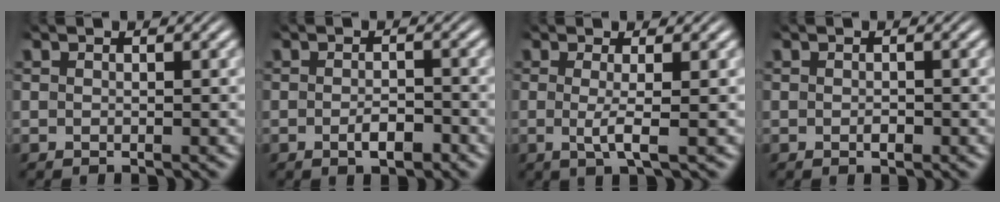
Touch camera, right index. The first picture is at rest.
{"total": 2.1, "force": [-1.3, 0.9, 1.4], "torque": [-0.019, 0.001, -0.024]}
{"total": 2.2, "force": [-0.2, -0.2, 2.2], "torque": [-0.051, -0.015, 0.003]}
{"total": 0.7, "force": [-0.3, 0.3, 0.5], "torque": [-0.012, -0.003, -0.004]}